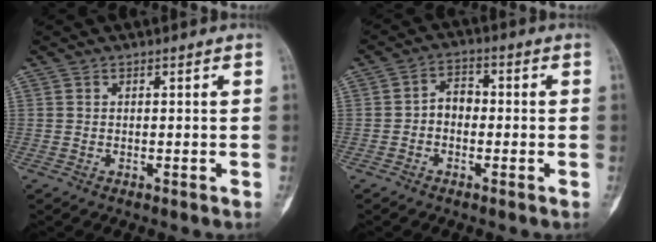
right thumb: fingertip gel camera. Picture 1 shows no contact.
{"total": 4.2, "force": [-0.8, 3.1, 2.7], "torque": [-0.030, 0.020, -0.024]}